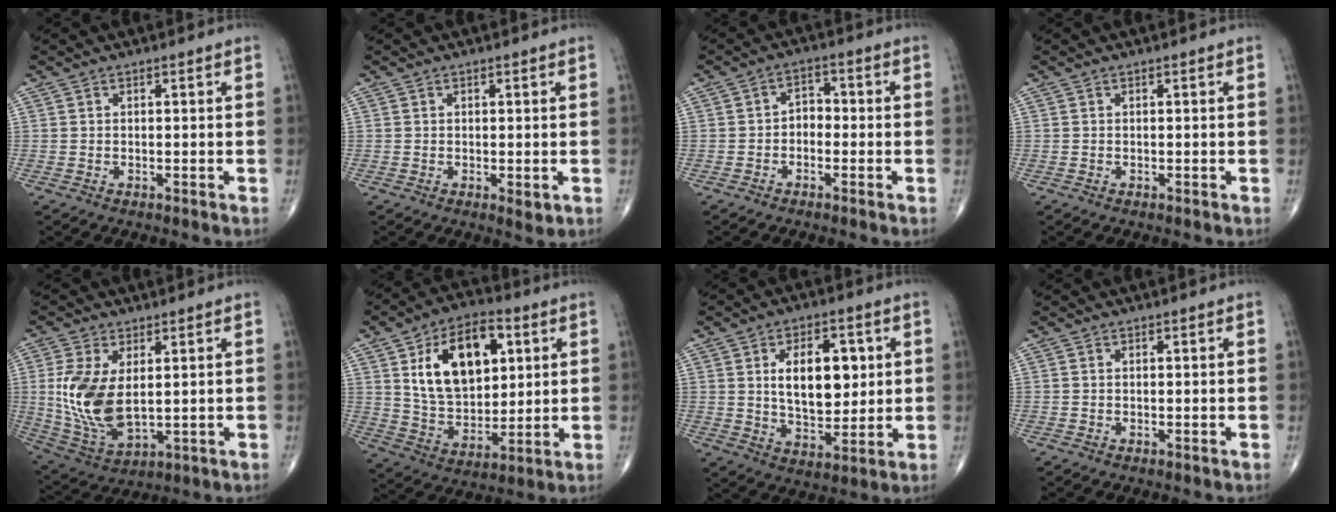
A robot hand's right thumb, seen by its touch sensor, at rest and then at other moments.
{"total": 1.8, "force": [-0.2, 0.8, 1.5], "torque": [-0.022, -0.006, -0.003]}
{"total": 3.5, "force": [-0.9, 2.6, 2.2], "torque": [-0.018, 0.020, -0.027]}
{"total": 0.0}
{"total": 13.2, "force": [1.5, 7.1, 11.0], "torque": [-0.229, -0.014, 0.046]}
{"total": 18.9, "force": [5.8, 11.4, 13.9], "torque": [-0.196, -0.013, 0.104]}
{"total": 13.1, "force": [2.7, 7.4, 10.5], "torque": [-0.134, -0.013, 0.050]}
{"total": 0.0}